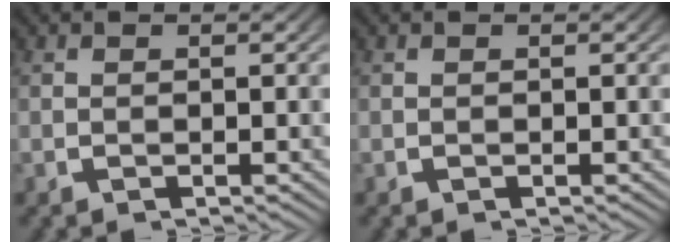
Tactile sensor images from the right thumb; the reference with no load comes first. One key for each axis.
{"total": 0.0}